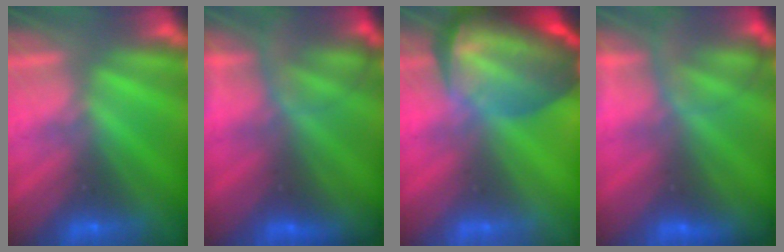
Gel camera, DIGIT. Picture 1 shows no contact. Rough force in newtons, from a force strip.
{"total": 8.8}
{"total": 7.2}
{"total": 8.8}